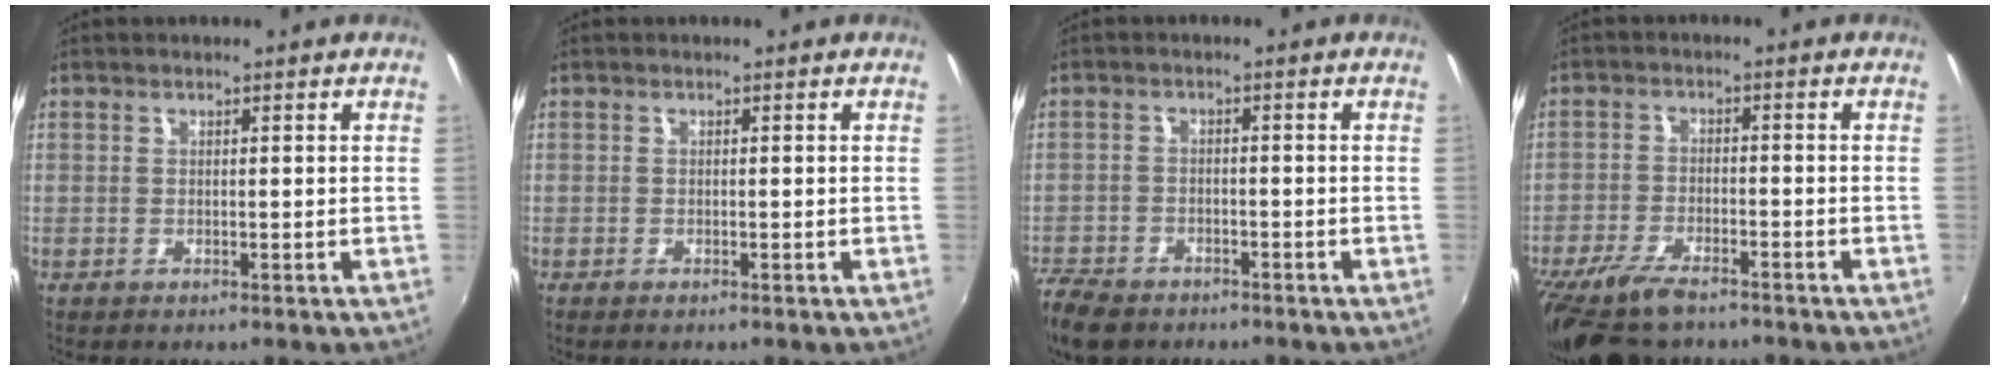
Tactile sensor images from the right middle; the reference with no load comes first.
{"total": 0.6, "force": [-0.5, 0.2, 0.2], "torque": [-0.006, -0.004, -0.011]}
{"total": 9.5, "force": [-7.2, 5.0, 3.6], "torque": [-0.115, -0.022, -0.133]}
{"total": 11.5, "force": [-9.1, 3.7, 6.0], "torque": [-0.143, -0.033, -0.165]}